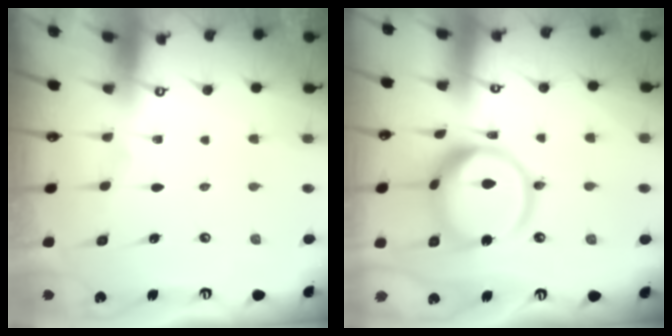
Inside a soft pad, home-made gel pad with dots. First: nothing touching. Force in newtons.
{"total": 15.9, "press": 15.8, "slide": 1.7}